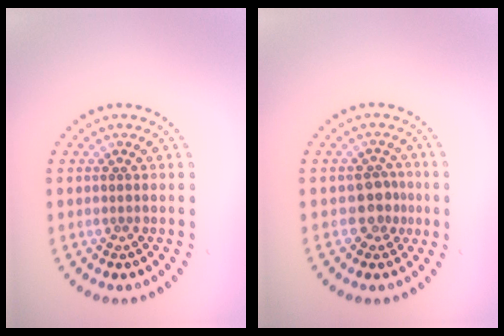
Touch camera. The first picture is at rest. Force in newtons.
{"total": 2.4, "press": 2.0, "slide": 1.2}